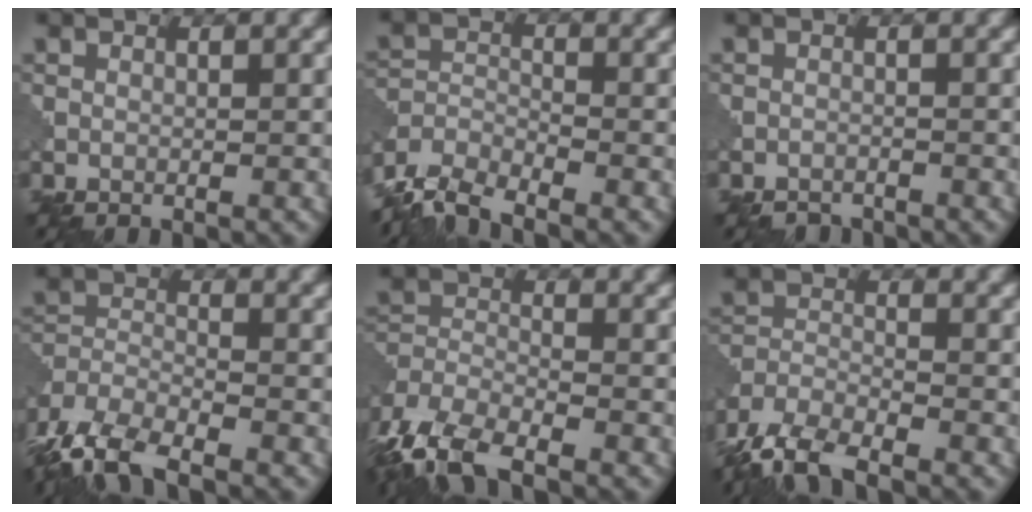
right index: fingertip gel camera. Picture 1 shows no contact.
{"total": 4.9, "force": [-4.4, 1.3, 1.9], "torque": [-0.033, -0.007, -0.093]}
{"total": 1.6, "force": [-1.5, 0.5, 0.1], "torque": [0.002, -0.002, -0.028]}
{"total": 7.9, "force": [-6.1, 2.8, 4.2], "torque": [-0.082, -0.017, -0.122]}
{"total": 8.7, "force": [-6.4, 3.4, 4.9], "torque": [-0.098, -0.021, -0.125]}
{"total": 6.3, "force": [-5.0, 1.8, 3.4], "torque": [-0.068, -0.011, -0.106]}